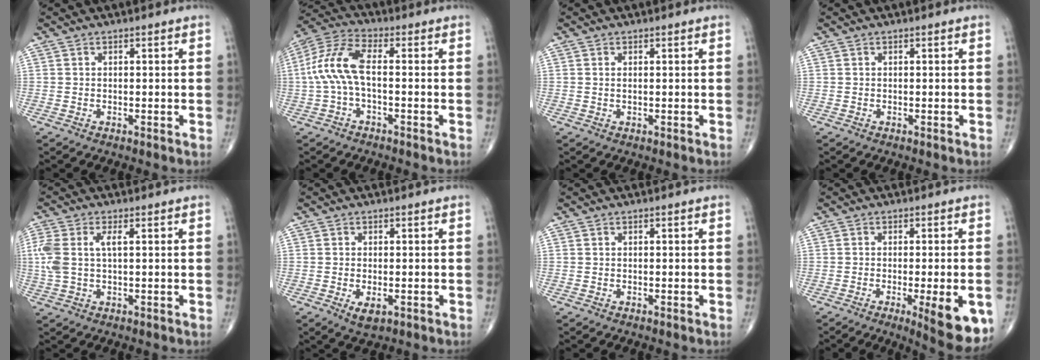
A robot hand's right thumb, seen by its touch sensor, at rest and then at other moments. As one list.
[{"total": 9.9, "force": [-0.5, 4.1, 9.0], "torque": [-0.208, 0.034, -0.017]}, {"total": 0.6, "force": [0.2, 0.2, 0.5], "torque": [-0.013, -0.001, 0.003]}, {"total": 0.0}, {"total": 7.4, "force": [1.2, 3.6, 6.4], "torque": [-0.176, 0.019, 0.030]}, {"total": 3.2, "force": [-1.0, 1.6, 2.6], "torque": [-0.043, -0.006, -0.012]}, {"total": 0.0}, {"total": 11.3, "force": [-4.0, 2.8, 10.2], "torque": [-0.119, -0.010, -0.047]}]